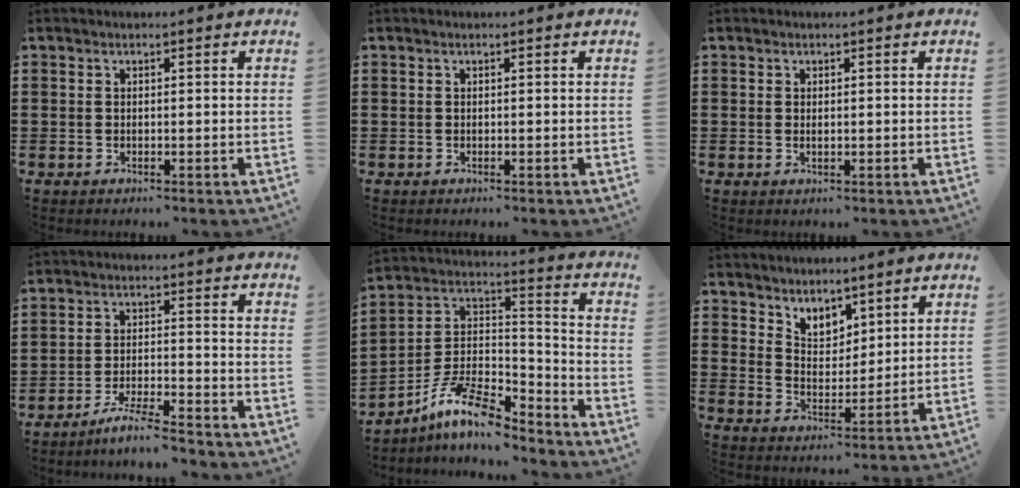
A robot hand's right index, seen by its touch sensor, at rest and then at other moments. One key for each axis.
{"total": 0.0}
{"total": 0.7, "fx": 0.1, "fy": 0.2, "fz": 0.7, "tx": -0.014, "ty": 0.001, "tz": 0.001}
{"total": 5.3, "fx": -4.9, "fy": -0.3, "fz": 1.9, "tx": -0.046, "ty": -0.010, "tz": -0.097}
{"total": 10.9, "fx": -8.3, "fy": 3.0, "fz": 6.4, "tx": -0.146, "ty": 0.012, "tz": -0.172}
{"total": 4.6, "fx": 4.1, "fy": 2.2, "fz": 0.4, "tx": -0.025, "ty": -0.006, "tz": 0.077}